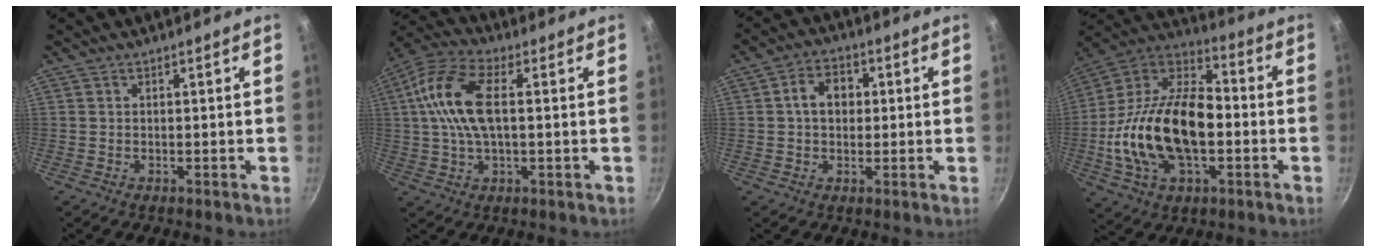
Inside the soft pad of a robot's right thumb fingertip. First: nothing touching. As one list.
[{"total": 13.6, "force": [1.9, 6.3, 11.9], "torque": [-0.244, 0.021, 0.023]}, {"total": 6.5, "force": [0.8, 5.0, 4.1], "torque": [-0.044, 0.013, 0.003]}, {"total": 24.9, "force": [-3.5, 14.3, 20.0], "torque": [-0.364, 0.043, -0.071]}]